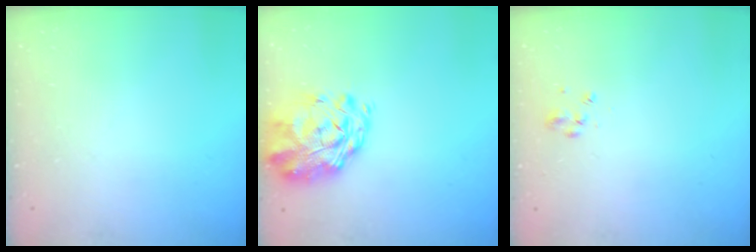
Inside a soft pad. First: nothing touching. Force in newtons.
{"total": 3.3, "press": 2.6, "slide": 2.0}
{"total": 2.9, "press": 2.8, "slide": 1.0}